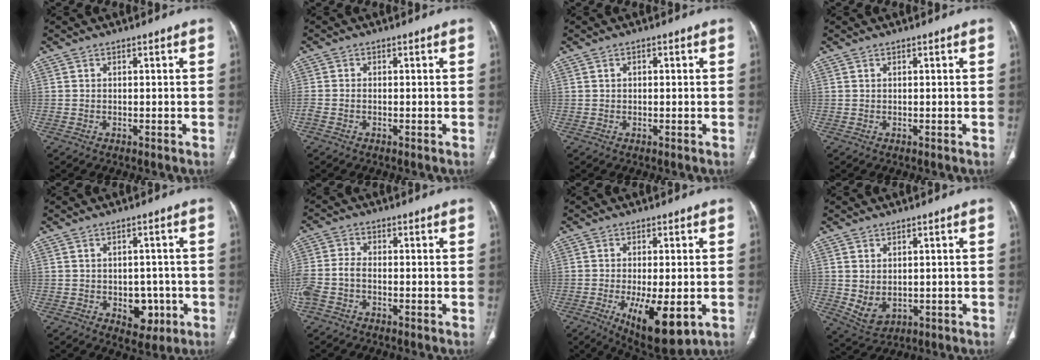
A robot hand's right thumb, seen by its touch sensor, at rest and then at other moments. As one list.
[{"total": 2.1, "force": [-0.8, 1.3, 1.4], "torque": [-0.044, 0.008, -0.015]}, {"total": 0.8, "force": [0.1, 0.6, 0.5], "torque": [-0.005, 0.002, 0.000]}, {"total": 0.0}, {"total": 6.3, "force": [-1.8, 4.4, 4.1], "torque": [-0.020, 0.007, -0.013]}, {"total": 7.2, "force": [-2.4, 4.5, 5.1], "torque": [-0.127, 0.020, -0.051]}, {"total": 12.2, "force": [-3.9, 4.4, 10.7], "torque": [-0.168, -0.018, -0.048]}, {"total": 5.2, "force": [0.0, 3.8, 3.5], "torque": [-0.060, -0.009, 0.022]}]